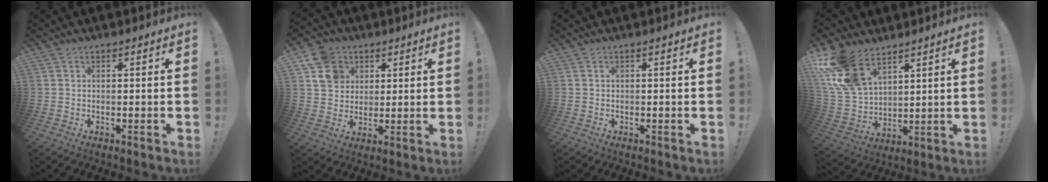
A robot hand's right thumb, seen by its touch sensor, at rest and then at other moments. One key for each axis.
{"total": 11.2, "fx": 4.9, "fy": 9.3, "fz": 4.0, "tx": -0.061, "ty": -0.020, "tz": 0.101}
{"total": 0.0}
{"total": 16.9, "fx": 10.4, "fy": 9.7, "fz": 9.1, "tx": -0.195, "ty": -0.053, "tz": 0.202}